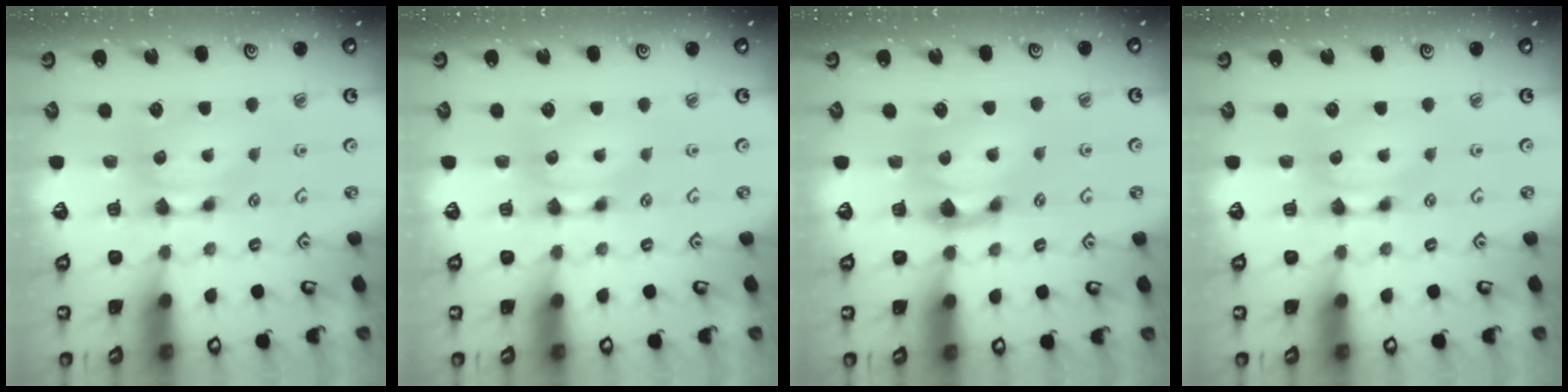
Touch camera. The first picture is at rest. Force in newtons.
{"total": 0.0}
{"total": 1.2, "press": 0.5, "slide": 1.1}
{"total": 0.0}